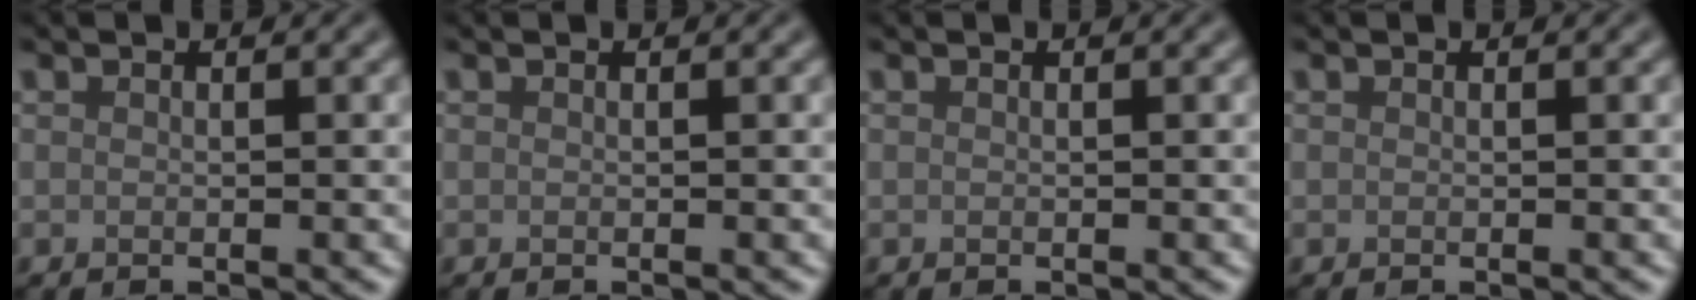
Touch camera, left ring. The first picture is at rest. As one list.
[{"total": 0.0}, {"total": 0.0}, {"total": 0.0}]